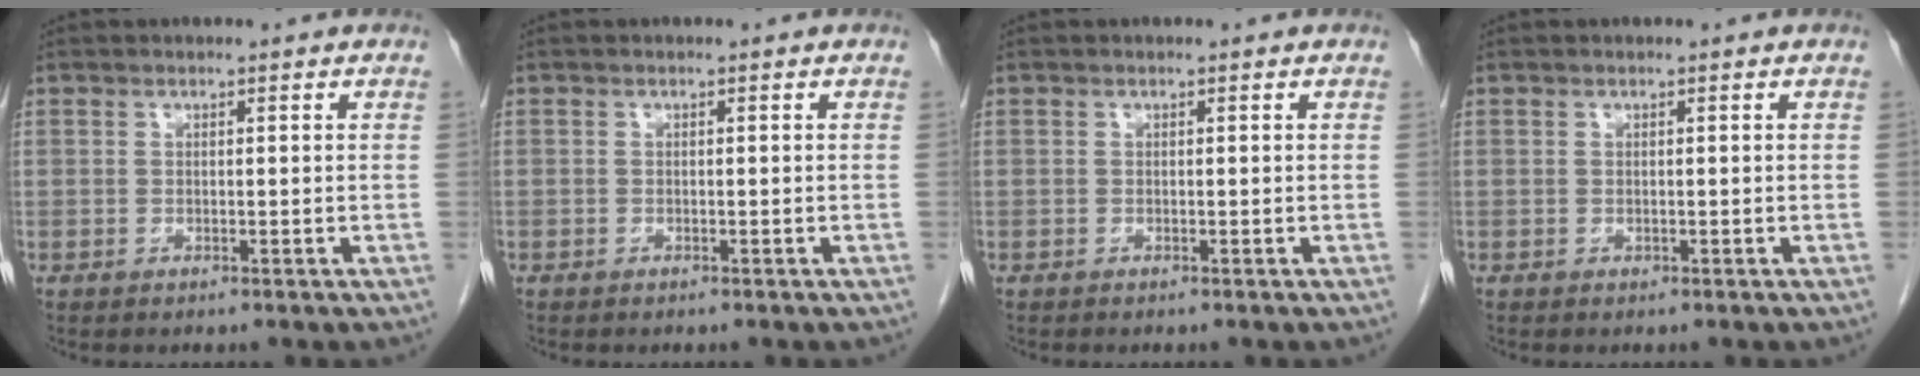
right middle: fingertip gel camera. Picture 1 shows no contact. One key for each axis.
{"total": 0.0}
{"total": 0.0}
{"total": 0.0}